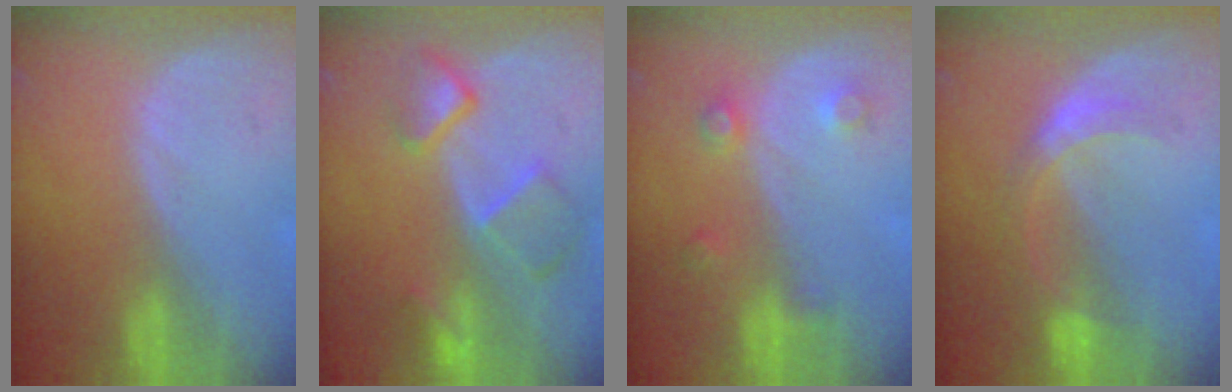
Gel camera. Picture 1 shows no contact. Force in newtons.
{"total": 7.6, "press": 6.7, "slide": 3.7}
{"total": 3.5, "press": 3.3, "slide": 1.1}
{"total": 5.3, "press": 4.8, "slide": 2.2}